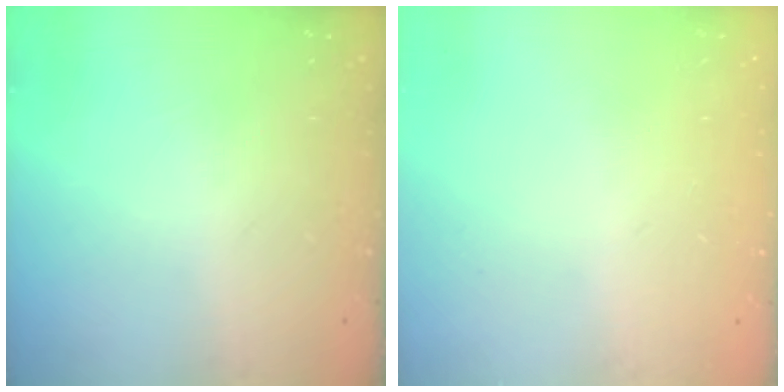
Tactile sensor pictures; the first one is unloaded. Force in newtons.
{"total": 0.0}